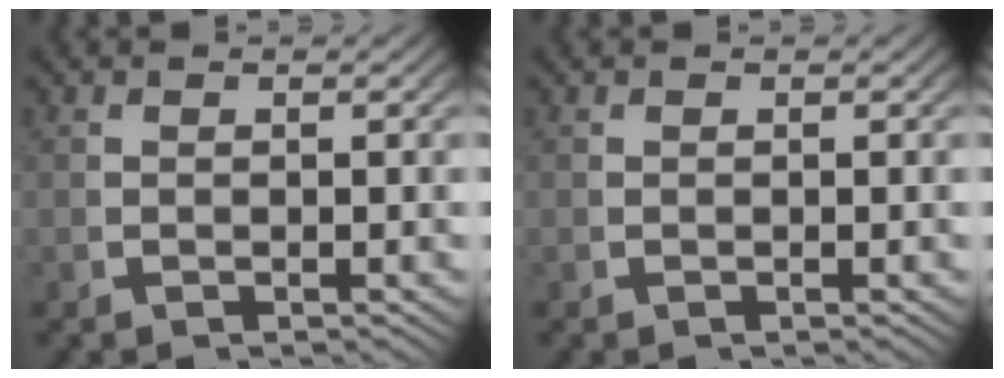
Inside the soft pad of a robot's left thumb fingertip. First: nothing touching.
{"total": 0.0}